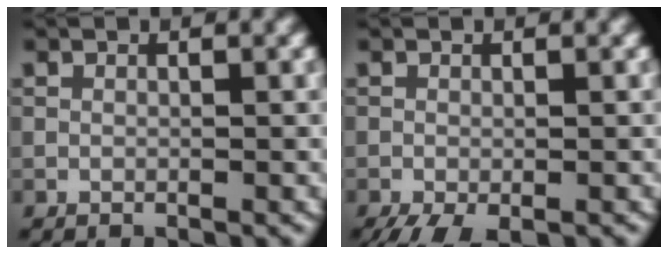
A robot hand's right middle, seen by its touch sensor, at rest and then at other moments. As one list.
[{"total": 3.2, "force": [-2.2, 1.0, 2.1], "torque": [-0.037, -0.010, -0.035]}]